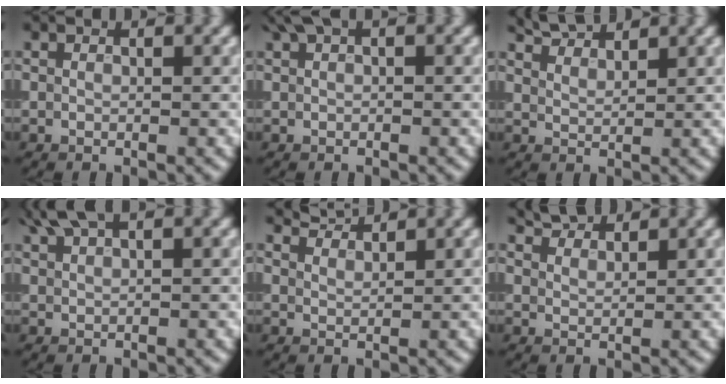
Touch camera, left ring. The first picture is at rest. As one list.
[{"total": 1.8, "force": [1.2, 0.6, 1.3], "torque": [-0.021, 0.005, 0.022]}, {"total": 3.0, "force": [2.8, 0.4, 0.8], "torque": [-0.014, 0.005, 0.052]}, {"total": 2.8, "force": [2.2, 0.6, 1.6], "torque": [-0.028, 0.008, 0.045]}, {"total": 2.4, "force": [2.4, 0.2, 0.5], "torque": [-0.011, 0.004, 0.041]}, {"total": 2.5, "force": [2.4, 0.5, 0.6], "torque": [-0.013, 0.005, 0.043]}]